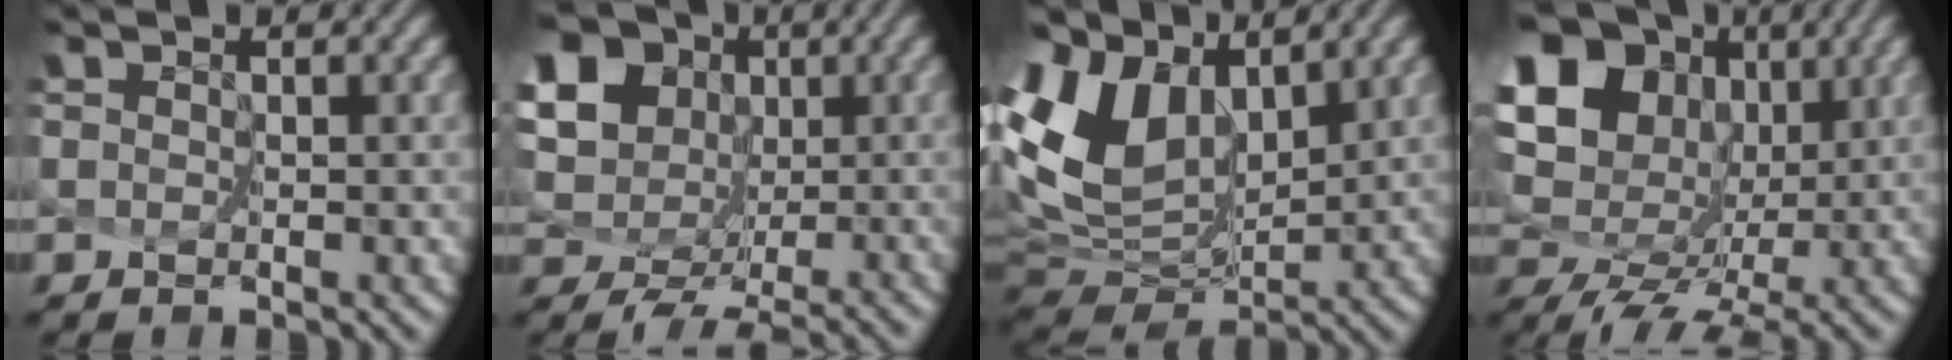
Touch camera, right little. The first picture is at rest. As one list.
[{"total": 14.2, "force": [2.2, 12.3, 6.7], "torque": [-0.162, 0.027, 0.040]}, {"total": 8.6, "force": [3.9, 5.3, 5.6], "torque": [-0.142, 0.010, 0.087]}, {"total": 13.9, "force": [4.1, 9.9, 8.8], "torque": [-0.176, 0.028, 0.090]}]